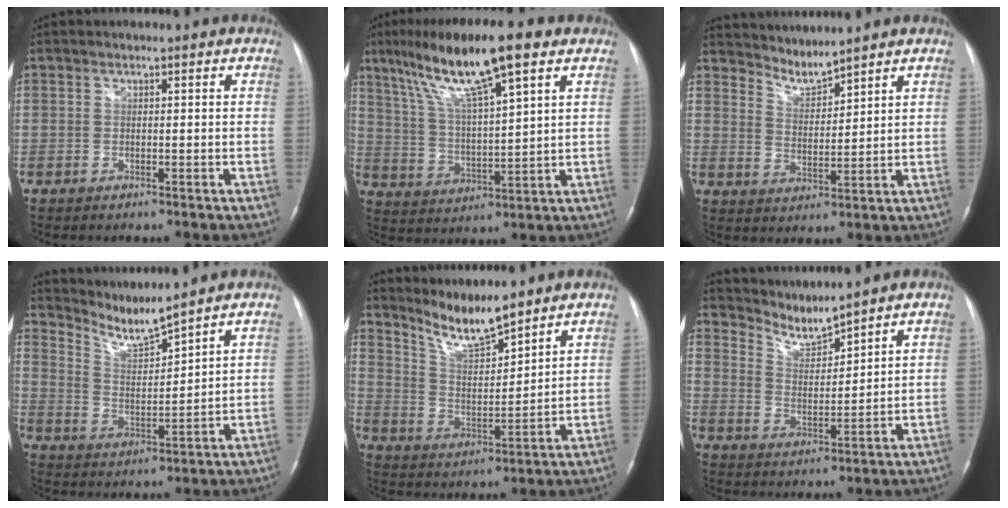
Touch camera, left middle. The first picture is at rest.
{"total": 16.0, "force": [9.3, 1.5, 12.9], "torque": [-0.235, 0.025, 0.163]}
{"total": 4.2, "force": [4.1, -0.4, 0.1], "torque": [-0.007, -0.006, 0.085]}
{"total": 6.1, "force": [5.9, -1.4, 0.9], "torque": [-0.028, -0.019, 0.124]}
{"total": 8.6, "force": [7.6, 0.7, 3.9], "torque": [-0.083, -0.010, 0.149]}
{"total": 5.2, "force": [5.1, -0.6, 0.3], "torque": [-0.014, -0.011, 0.109]}